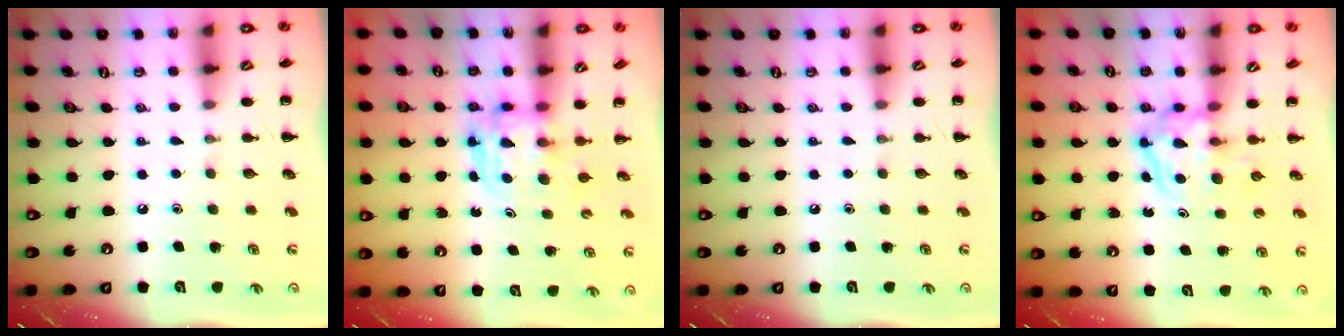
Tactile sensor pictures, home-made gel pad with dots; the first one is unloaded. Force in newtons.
{"total": 3.6, "press": 3.6, "slide": 0.2}
{"total": 0.0}
{"total": 3.8, "press": 3.7, "slide": 0.4}